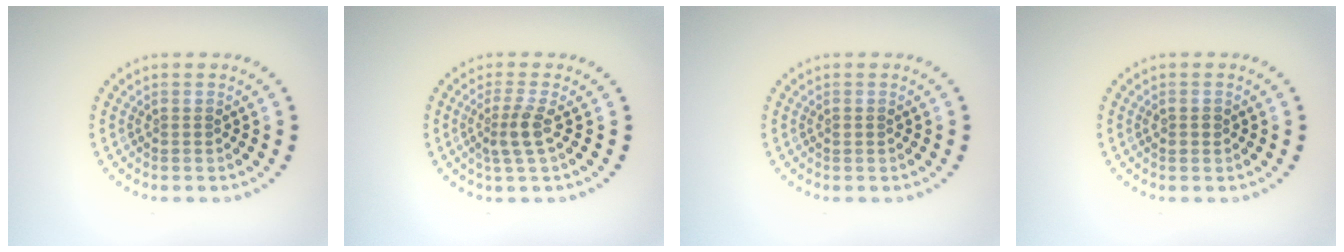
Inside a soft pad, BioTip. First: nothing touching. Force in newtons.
{"total": 2.3, "press": 1.8, "slide": 1.5}
{"total": 0.6, "press": 0.6, "slide": 0.1}
{"total": 1.0, "press": 1.0, "slide": 0.1}